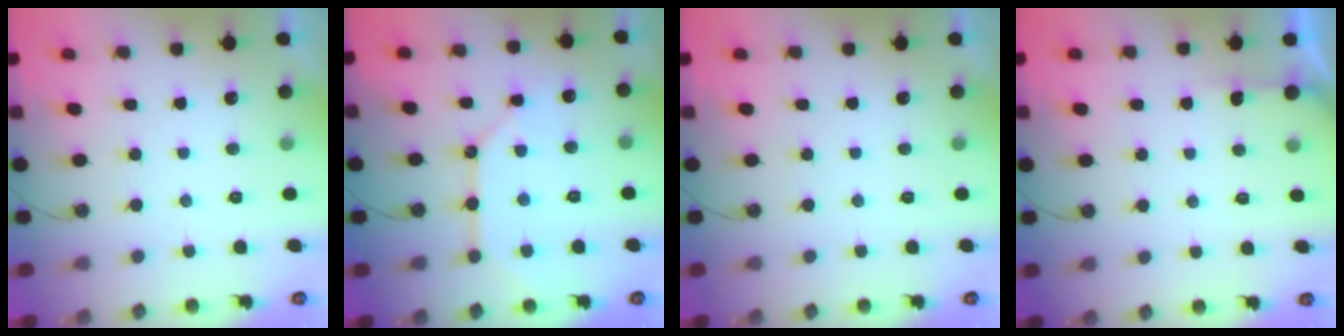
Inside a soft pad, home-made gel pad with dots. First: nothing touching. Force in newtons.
{"total": 10.9, "press": 10.8, "slide": 1.2}
{"total": 0.0}
{"total": 2.9, "press": 2.9, "slide": 0.4}